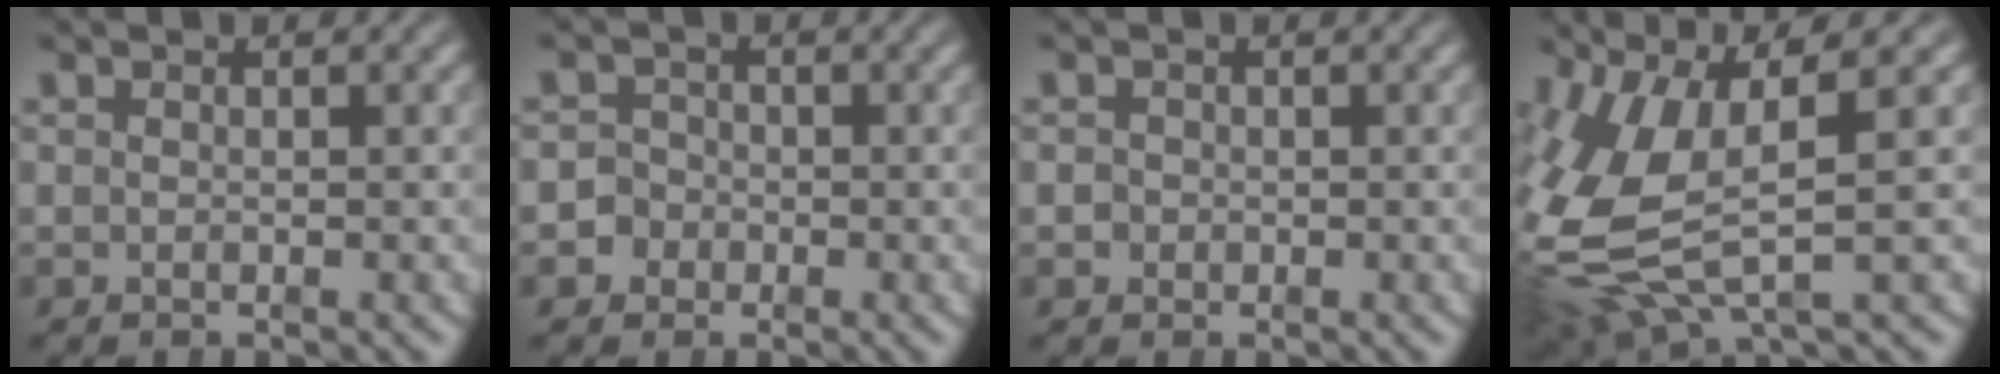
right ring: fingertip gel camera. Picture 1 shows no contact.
{"total": 4.9, "force": [-1.3, 4.6, 0.8], "torque": [-0.028, -0.012, -0.030]}
{"total": 1.6, "force": [-0.4, 1.6, 0.1], "torque": [-0.008, -0.004, -0.010]}
{"total": 9.5, "force": [-0.3, 6.1, 7.3], "torque": [-0.180, -0.023, 0.008]}